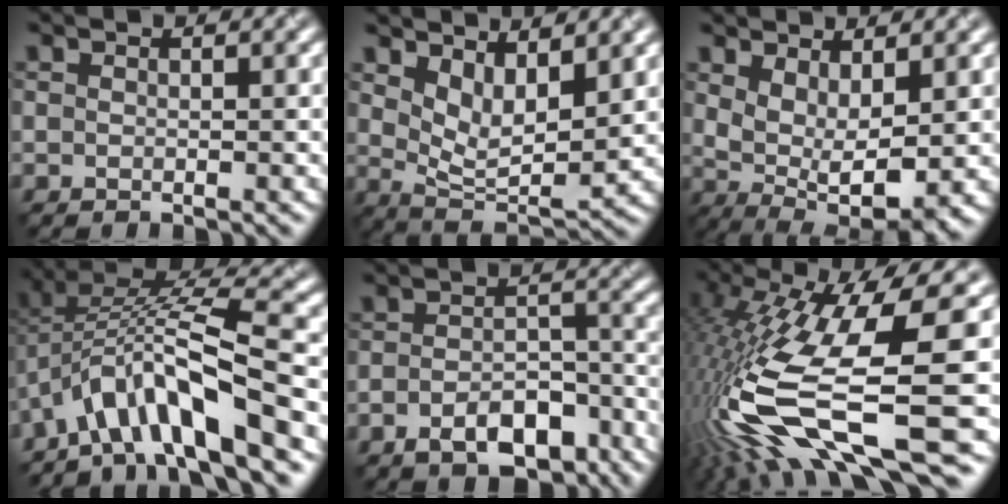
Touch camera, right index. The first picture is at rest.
{"total": 4.3, "force": [2.0, 1.9, 3.2], "torque": [-0.070, -0.011, 0.051]}
{"total": 5.0, "force": [0.4, 2.5, 4.4], "torque": [-0.090, -0.009, 0.028]}
{"total": 9.4, "force": [-5.0, 2.4, 7.6], "torque": [-0.134, 0.022, -0.084]}
{"total": 6.7, "force": [-4.9, 2.6, 3.8], "torque": [-0.059, 0.005, -0.062]}
{"total": 13.6, "force": [-4.1, 3.0, 12.6], "torque": [-0.266, -0.002, -0.046]}